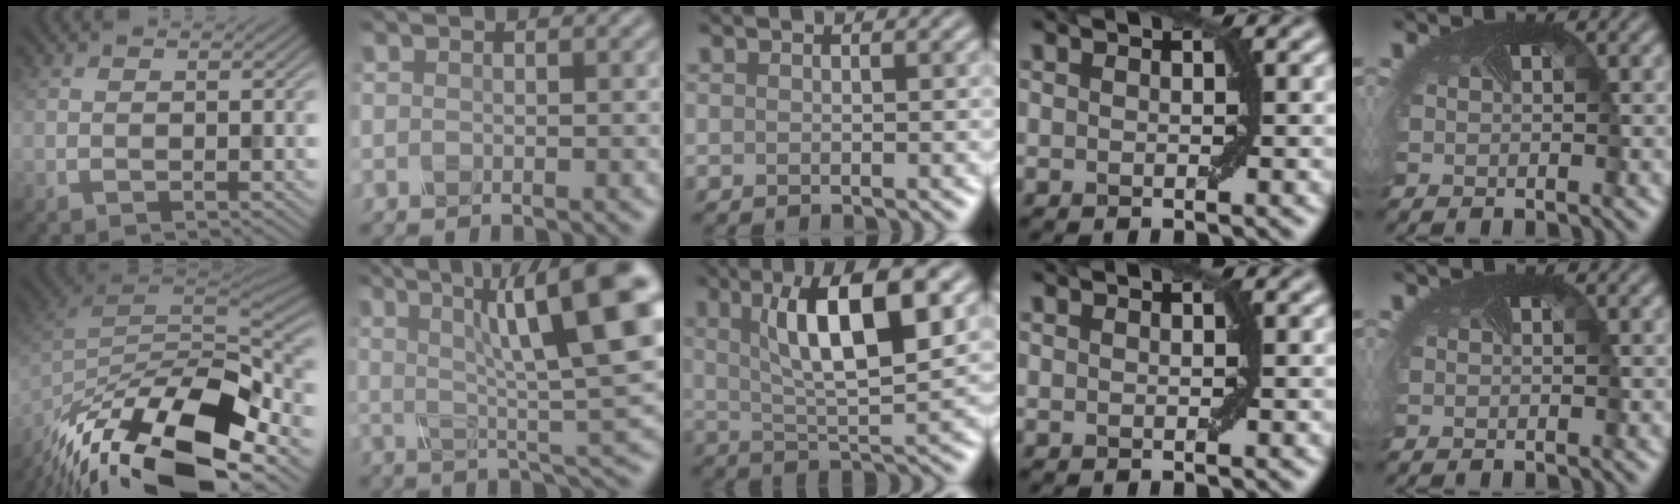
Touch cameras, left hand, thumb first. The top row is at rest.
{"thumb": {"total": 18.3, "force": [-11.4, 7.8, 12.0], "torque": [-0.258, -0.021, -0.190]}, "index": {"total": 12.3, "force": [3.4, 2.3, 11.6], "torque": [-0.156, 0.016, 0.058]}, "middle": {"total": 9.3, "force": [2.8, 2.6, 8.4], "torque": [-0.127, 0.003, 0.053]}}